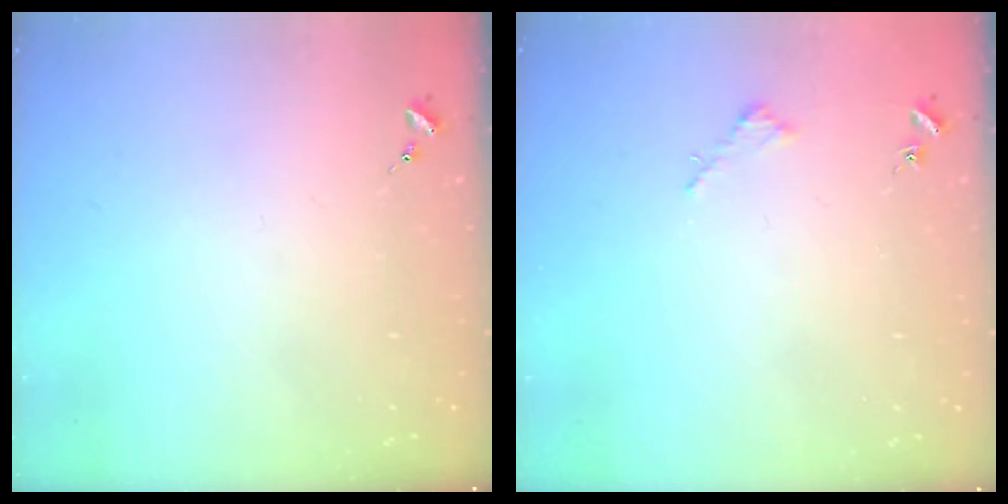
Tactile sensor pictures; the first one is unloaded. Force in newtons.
{"total": 1.9, "press": 1.9, "slide": 0.2}